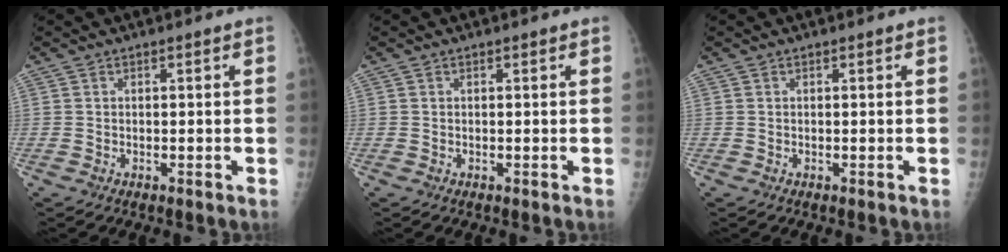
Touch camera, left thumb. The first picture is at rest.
{"total": 0.0}
{"total": 0.0}